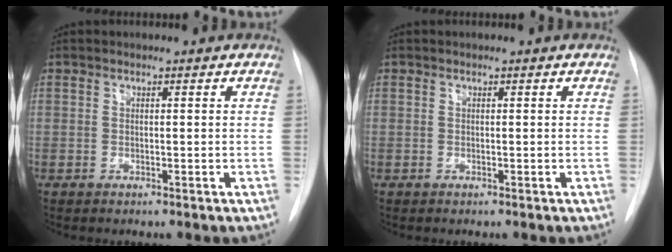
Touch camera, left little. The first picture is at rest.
{"total": 0.0}